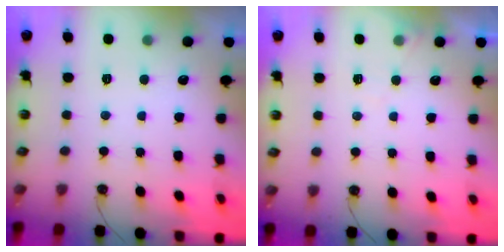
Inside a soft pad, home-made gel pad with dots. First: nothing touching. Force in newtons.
{"total": 5.0, "press": 4.9, "slide": 0.8}